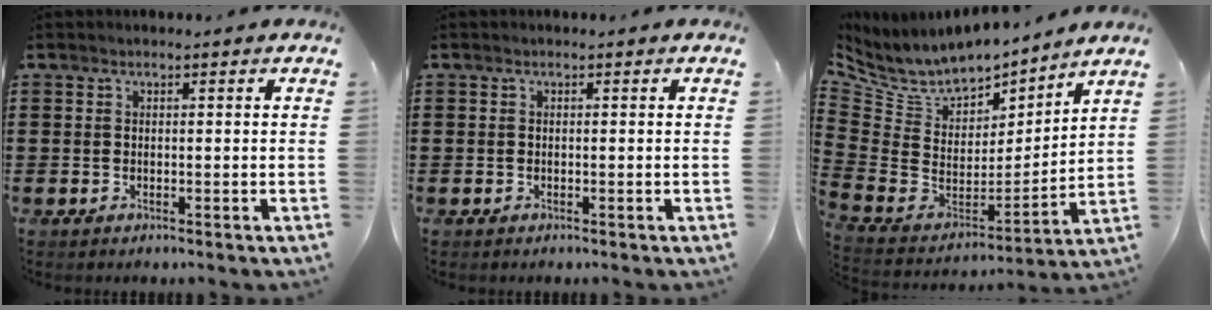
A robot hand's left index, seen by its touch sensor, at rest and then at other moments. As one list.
[{"total": 0.0}, {"total": 6.9, "force": [5.7, 3.2, 2.2], "torque": [-0.078, -0.045, 0.101]}]